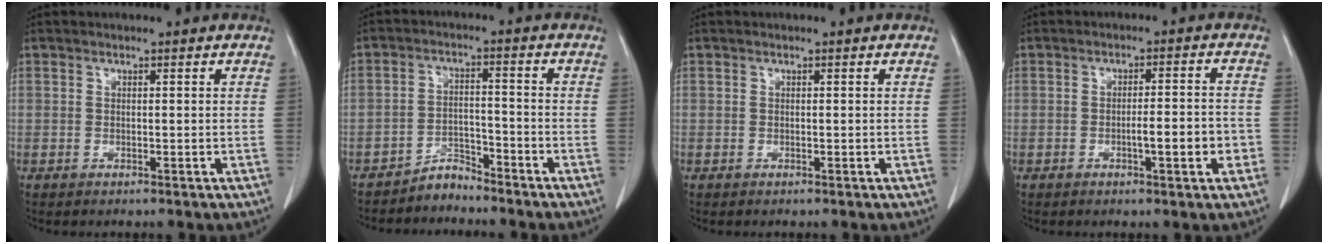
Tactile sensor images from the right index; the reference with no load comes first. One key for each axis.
{"total": 3.5, "fx": -3.4, "fy": 1.0, "fz": -0.1, "tx": 0.011, "ty": -0.001, "tz": -0.060}
{"total": 0.0}
{"total": 5.2, "fx": -1.7, "fy": 0.8, "fz": 4.9, "tx": -0.074, "ty": 0.006, "tz": -0.020}